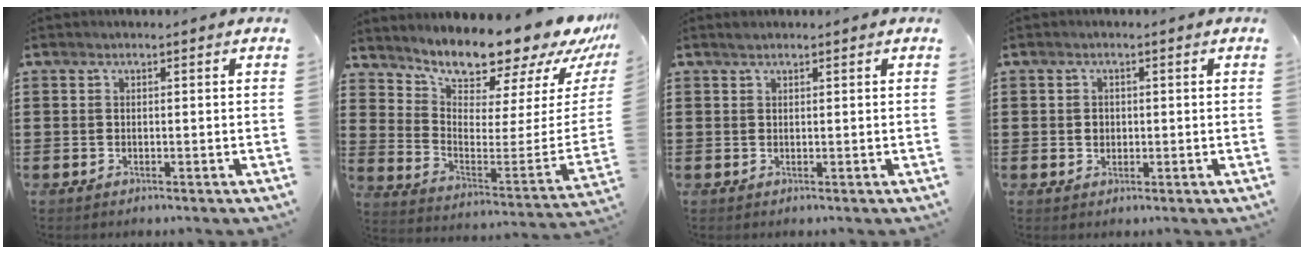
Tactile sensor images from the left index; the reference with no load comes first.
{"total": 10.6, "force": [10.2, 1.2, 2.8], "torque": [-0.067, -0.105, 0.165]}
{"total": 1.0, "force": [0.9, 0.3, 0.3], "torque": [-0.007, 0.003, 0.016]}
{"total": 1.4, "force": [0.2, 1.2, 0.6], "torque": [-0.015, 0.009, 0.003]}